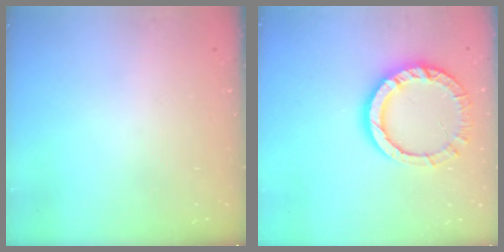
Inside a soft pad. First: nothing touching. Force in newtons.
{"total": 12.3, "press": 12.2, "slide": 1.3}